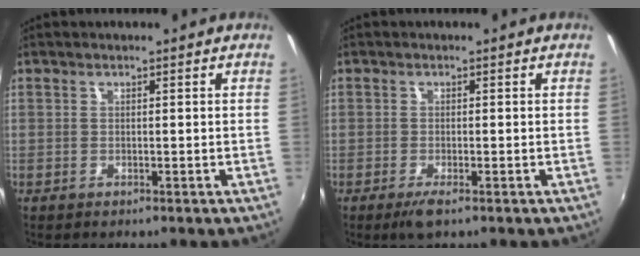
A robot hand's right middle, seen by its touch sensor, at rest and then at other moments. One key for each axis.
{"total": 2.3, "fx": -1.4, "fy": 0.3, "fz": 1.8, "tx": -0.038, "ty": -0.009, "tz": -0.024}